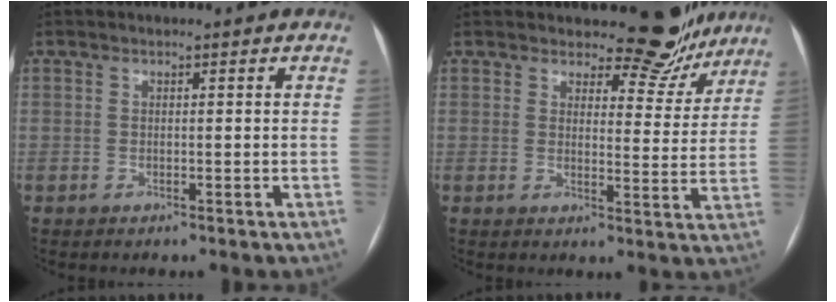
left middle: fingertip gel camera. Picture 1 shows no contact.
{"total": 8.2, "force": [7.4, 3.2, 1.6], "torque": [-0.001, -0.022, 0.078]}